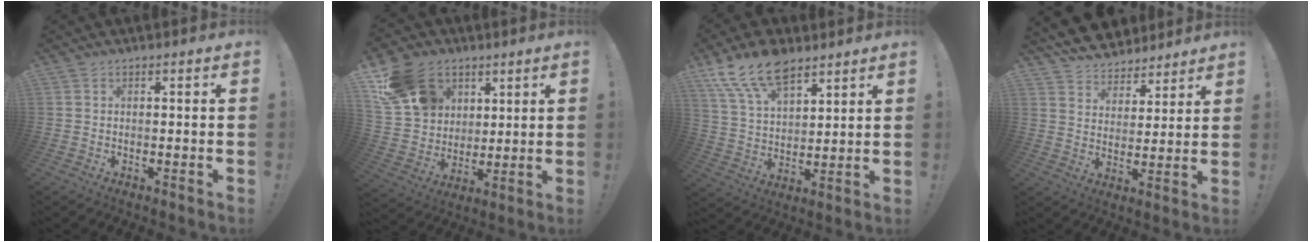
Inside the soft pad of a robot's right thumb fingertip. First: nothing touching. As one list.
[{"total": 17.6, "force": [8.4, 13.5, 7.6], "torque": [-0.128, -0.035, 0.174]}, {"total": 14.9, "force": [10.5, 7.4, 7.5], "torque": [-0.142, -0.055, 0.197]}, {"total": 8.2, "force": [7.0, 4.1, 1.0], "torque": [-0.021, -0.061, 0.134]}]